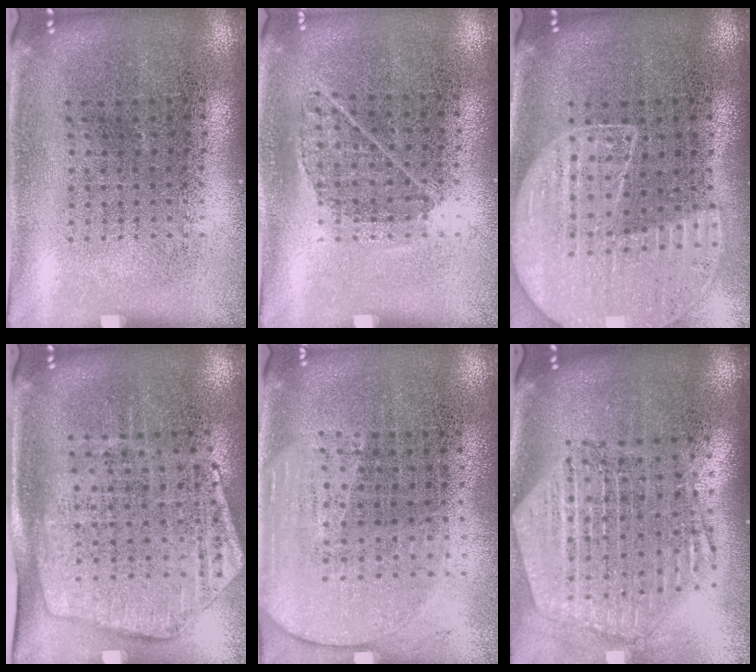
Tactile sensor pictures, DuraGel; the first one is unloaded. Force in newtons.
{"total": 0.8, "press": 0.6, "slide": 0.5}
{"total": 1.3, "press": 1.3, "slide": 0.2}
{"total": 1.8, "press": 1.5, "slide": 1.0}
{"total": 1.6, "press": 1.4, "slide": 0.8}
{"total": 2.4, "press": 2.1, "slide": 1.2}